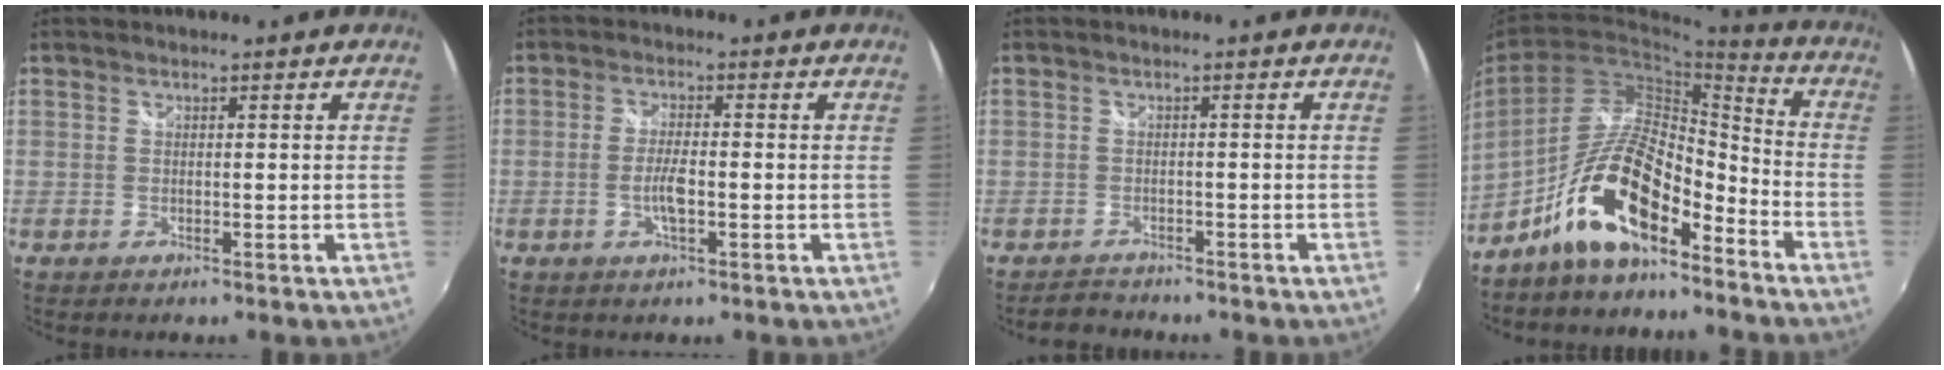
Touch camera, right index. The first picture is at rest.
{"total": 4.0, "force": [-1.2, 1.1, 3.6], "torque": [-0.073, -0.003, -0.022]}
{"total": 2.6, "force": [-2.4, 1.2, -0.1], "torque": [-0.010, 0.004, -0.043]}
{"total": 14.1, "force": [-9.5, 4.6, 9.4], "torque": [-0.183, 0.012, -0.175]}